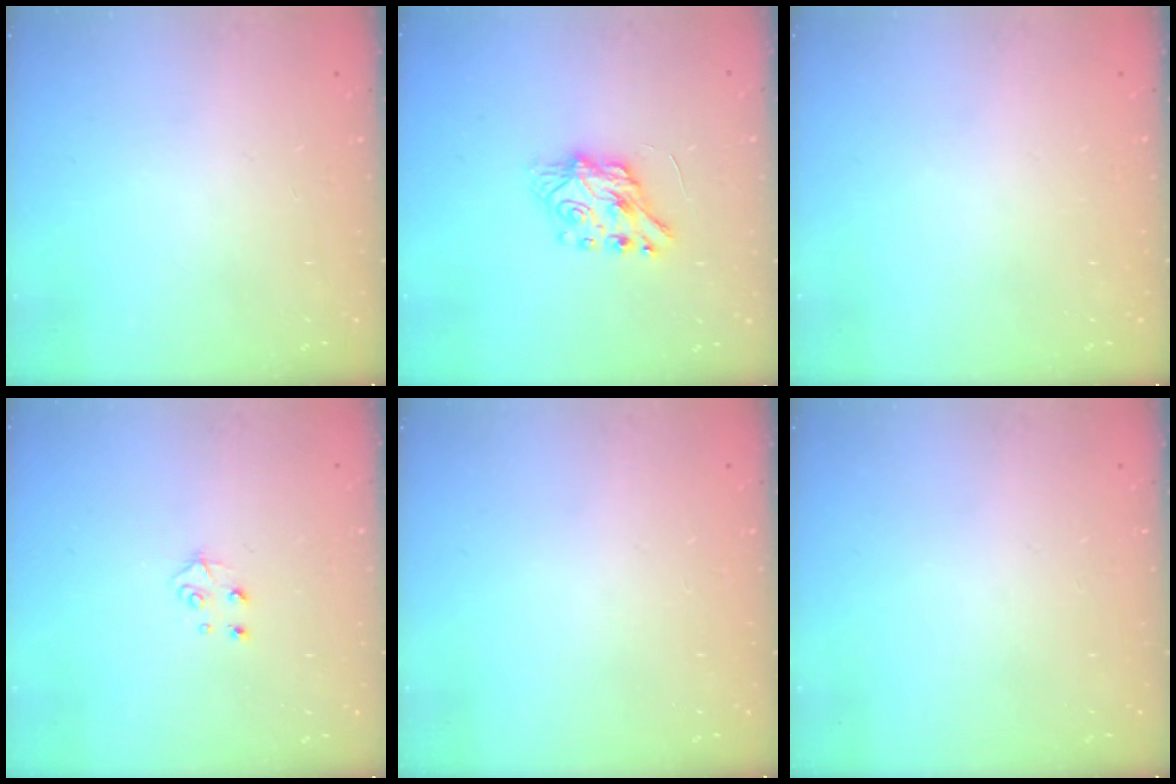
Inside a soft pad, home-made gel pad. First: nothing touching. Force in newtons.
{"total": 7.2, "press": 7.1, "slide": 0.4}
{"total": 0.0}
{"total": 4.8, "press": 4.8, "slide": 0.4}
{"total": 0.0}
{"total": 0.0}